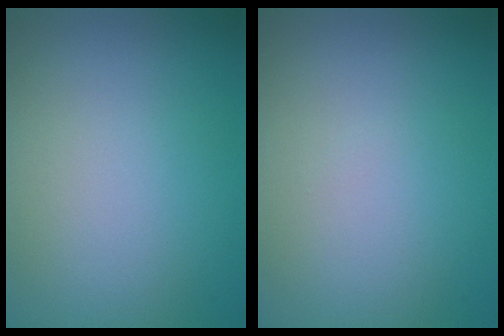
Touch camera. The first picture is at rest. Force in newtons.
{"total": 0.0}